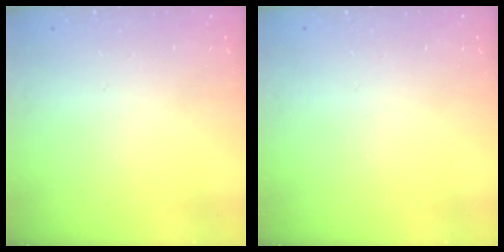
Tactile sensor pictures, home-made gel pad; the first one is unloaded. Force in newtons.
{"total": 0.0}